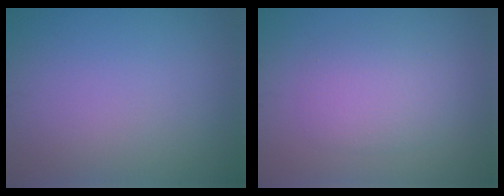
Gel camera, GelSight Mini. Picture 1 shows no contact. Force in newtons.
{"total": 2.8, "press": 2.8, "slide": 0.2}